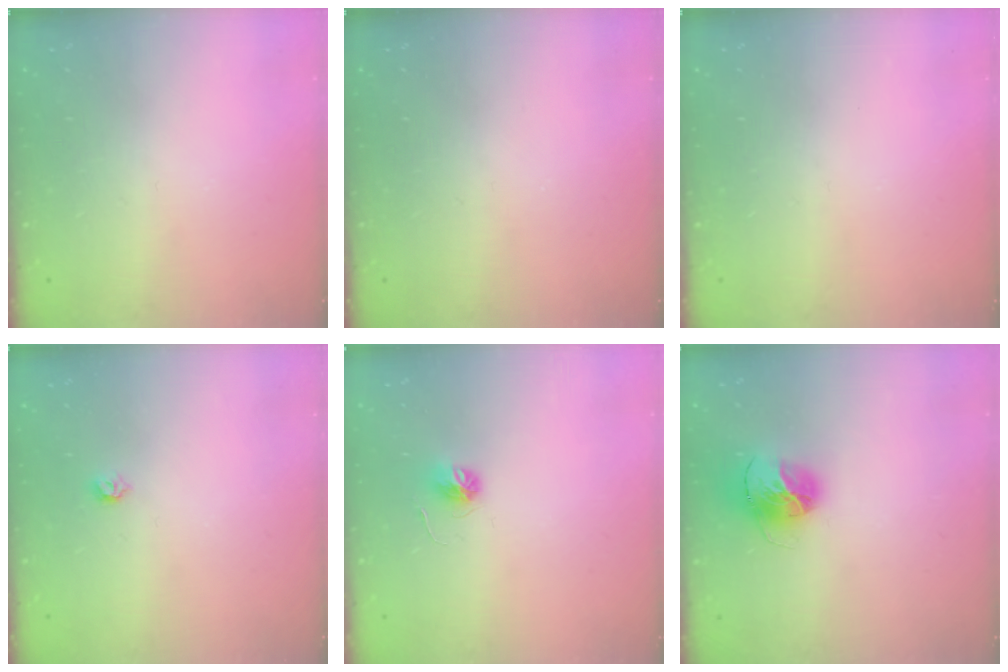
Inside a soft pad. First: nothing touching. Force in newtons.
{"total": 0.0}
{"total": 0.0}
{"total": 3.1, "press": 3.0, "slide": 0.8}
{"total": 5.2, "press": 5.2, "slide": 0.6}
{"total": 15.4, "press": 15.3, "slide": 1.7}